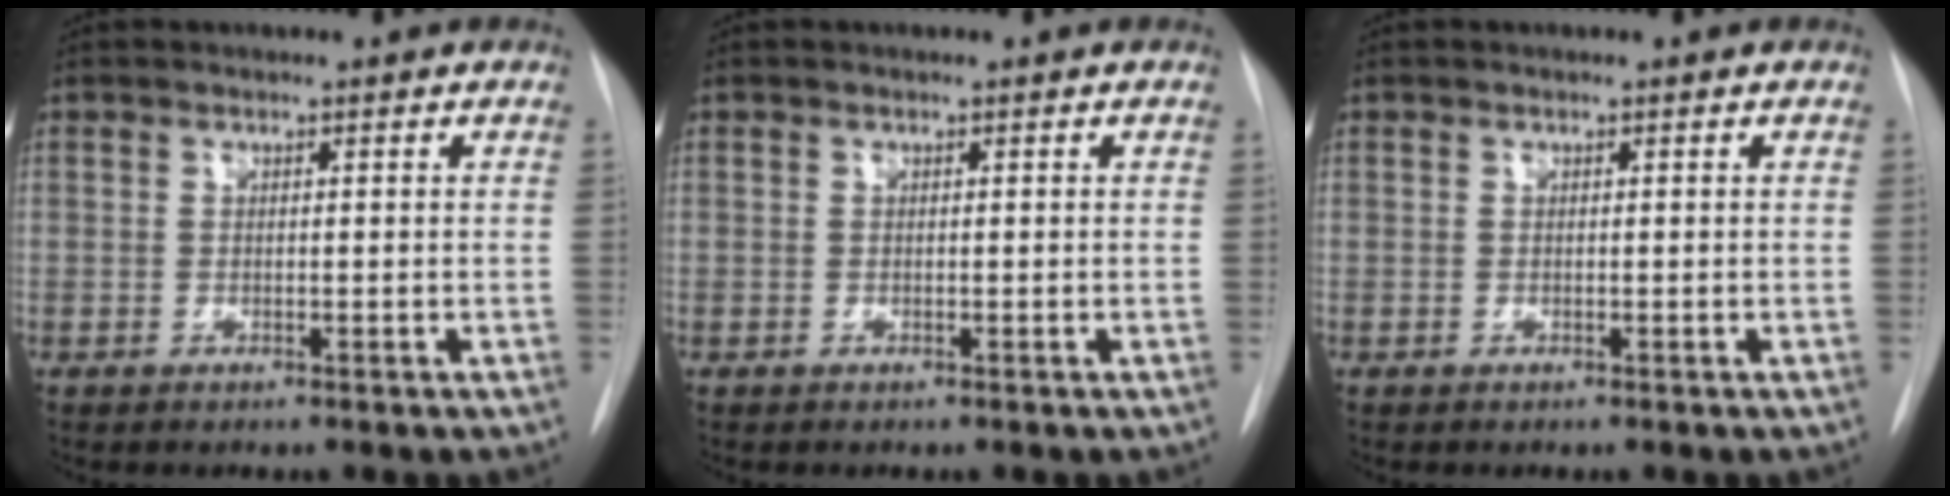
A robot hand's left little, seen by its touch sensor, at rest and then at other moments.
{"total": 0.0}
{"total": 0.0}